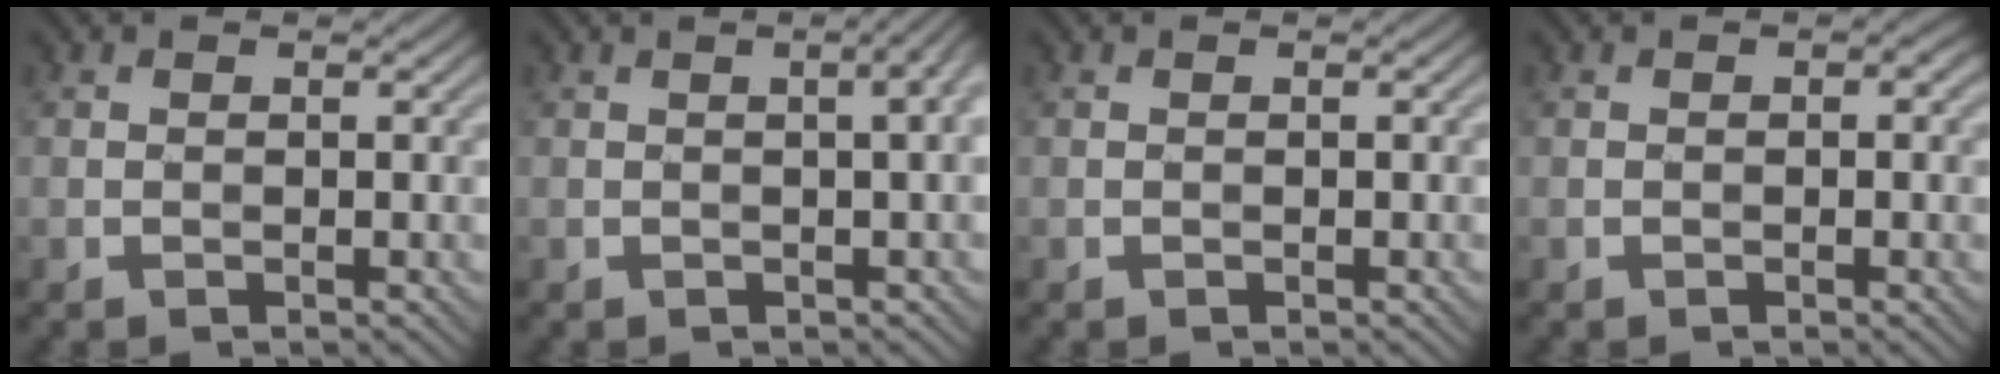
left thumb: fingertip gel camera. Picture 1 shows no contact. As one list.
[{"total": 4.5, "force": [0.5, 1.1, 4.3], "torque": [-0.052, 0.019, 0.003]}, {"total": 0.0}, {"total": 1.0, "force": [-0.1, 0.5, 0.8], "torque": [-0.010, 0.000, 0.001]}]